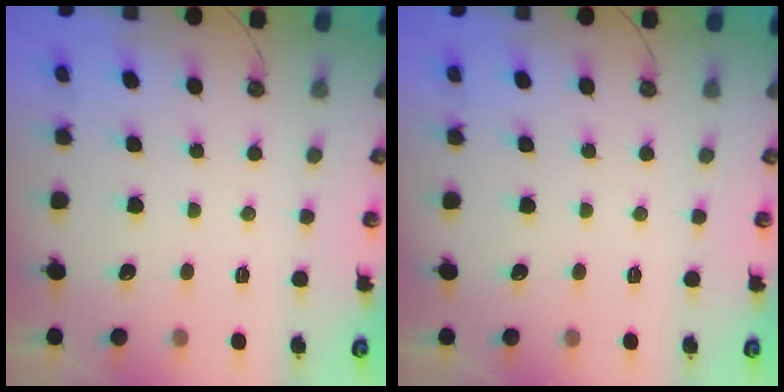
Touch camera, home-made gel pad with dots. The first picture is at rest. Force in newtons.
{"total": 0.0}